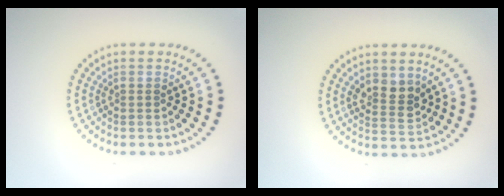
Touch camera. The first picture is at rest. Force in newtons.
{"total": 2.6, "press": 2.4, "slide": 1.0}